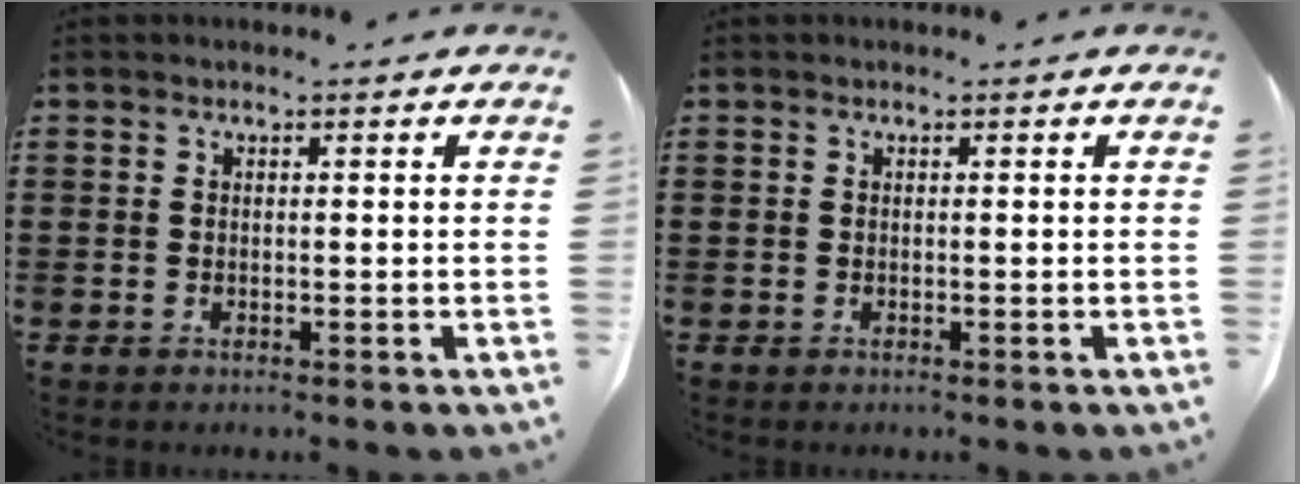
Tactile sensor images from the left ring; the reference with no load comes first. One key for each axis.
{"total": 0.0}